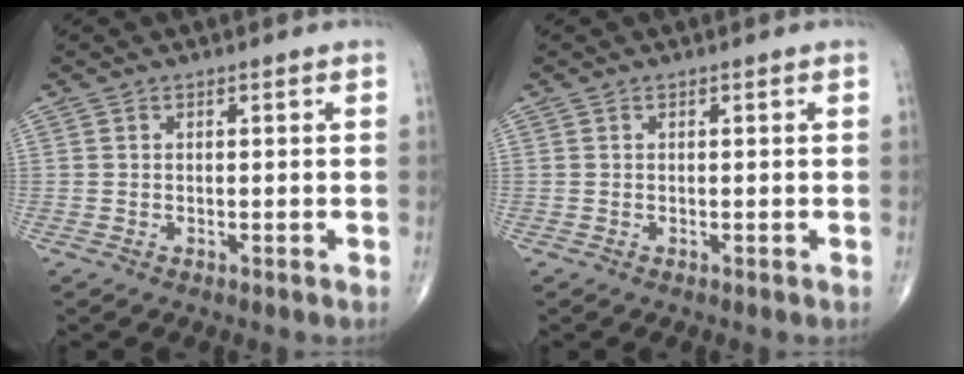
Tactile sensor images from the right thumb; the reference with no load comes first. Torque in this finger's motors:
{"motor_torque": [0.01, 0.01, 0.00, -0.01, 0.00]}